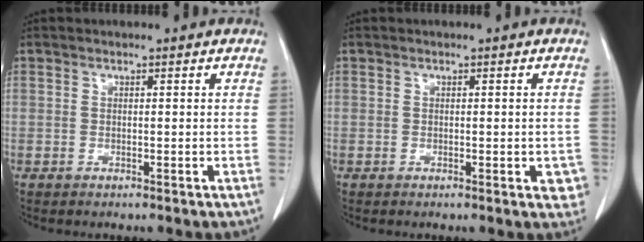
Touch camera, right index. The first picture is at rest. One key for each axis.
{"total": 3.2, "fx": -0.8, "fy": 1.3, "fz": 2.8, "tx": -0.016, "ty": 0.001, "tz": -0.005}